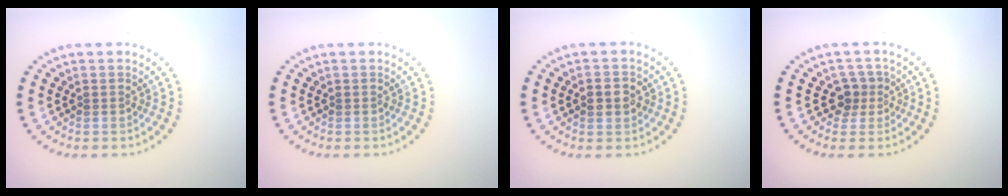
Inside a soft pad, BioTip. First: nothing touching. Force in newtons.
{"total": 0.0}
{"total": 1.9, "press": 1.9, "slide": 0.1}
{"total": 2.0, "press": 1.5, "slide": 1.3}